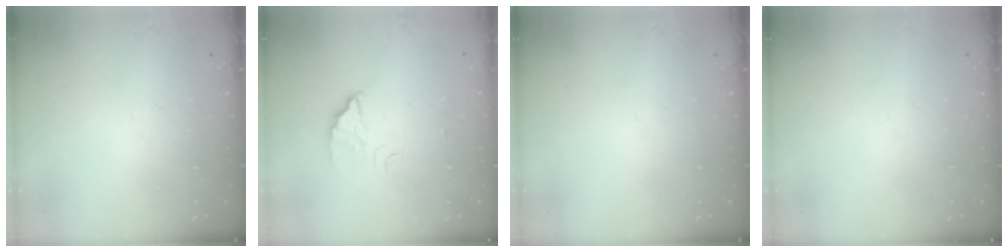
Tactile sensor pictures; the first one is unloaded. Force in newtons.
{"total": 2.9, "press": 2.9, "slide": 0.2}
{"total": 0.0}
{"total": 0.0}